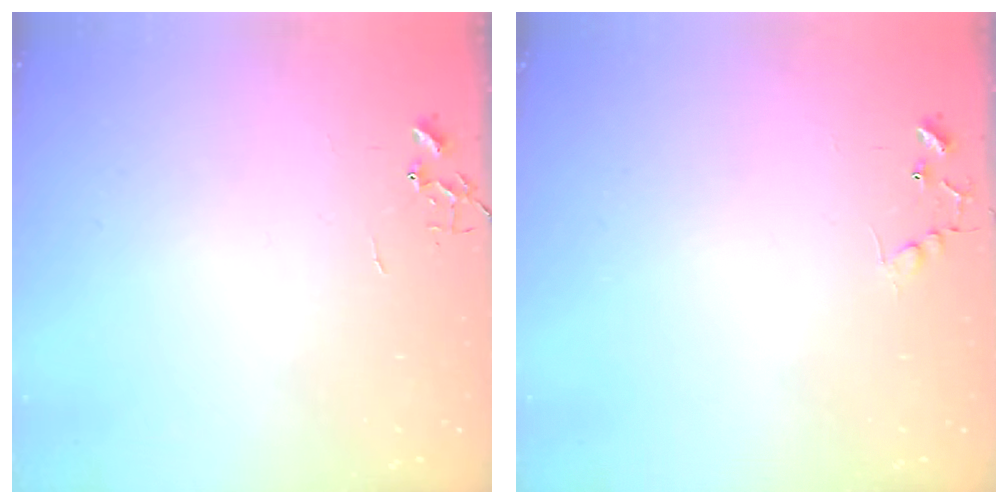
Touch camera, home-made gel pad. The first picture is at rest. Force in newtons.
{"total": 6.7, "press": 6.7, "slide": 0.4}